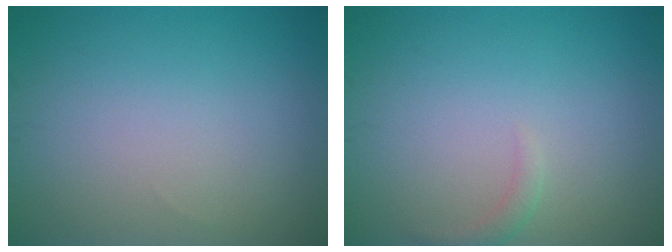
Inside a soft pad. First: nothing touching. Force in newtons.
{"total": 1.0, "press": 1.0, "slide": 0.1}